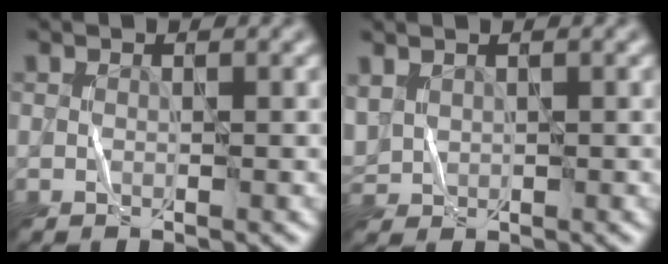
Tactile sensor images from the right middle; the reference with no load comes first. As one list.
[{"total": 1.7, "force": [0.6, 1.4, 0.8], "torque": [-0.028, 0.003, 0.017]}]